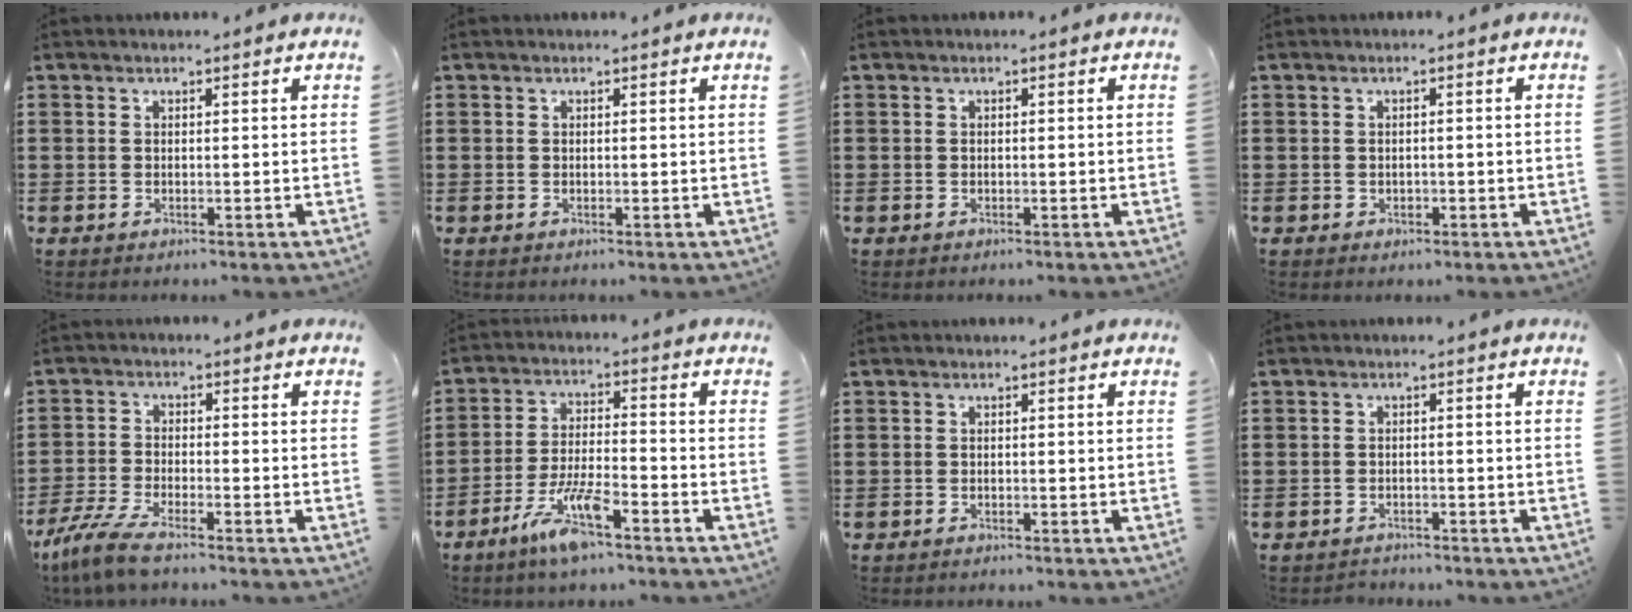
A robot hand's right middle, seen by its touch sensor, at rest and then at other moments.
{"total": 0.0}
{"total": 0.0}
{"total": 0.6, "force": [-0.1, 0.6, 0.2], "torque": [-0.006, 0.003, -0.002]}
{"total": 5.4, "force": [-4.6, 0.5, 2.8], "torque": [-0.081, -0.016, -0.095]}
{"total": 8.4, "force": [-5.5, 1.7, 6.1], "torque": [-0.128, -0.005, -0.102]}
{"total": 0.6, "force": [-0.6, 0.2, 0.1], "torque": [-0.002, 0.001, -0.013]}
{"total": 1.8, "force": [-1.7, 0.5, -0.2], "torque": [-0.001, 0.002, -0.040]}